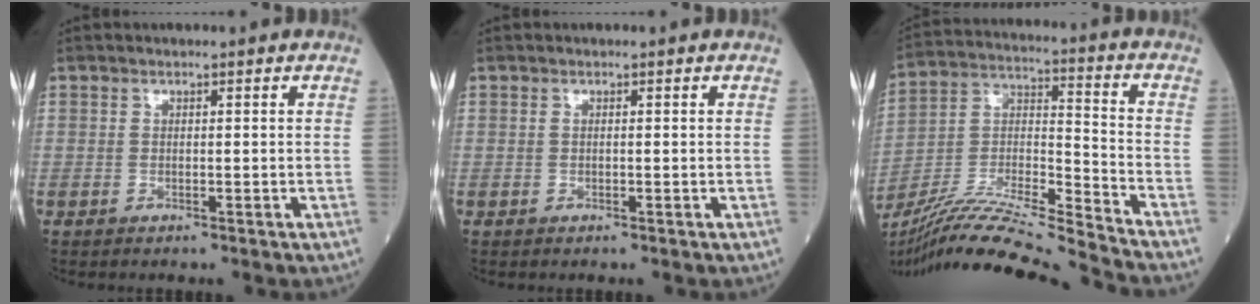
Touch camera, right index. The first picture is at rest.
{"total": 0.0}
{"total": 20.3, "force": [-18.6, -1.7, 8.1], "torque": [-0.169, -0.015, -0.328]}